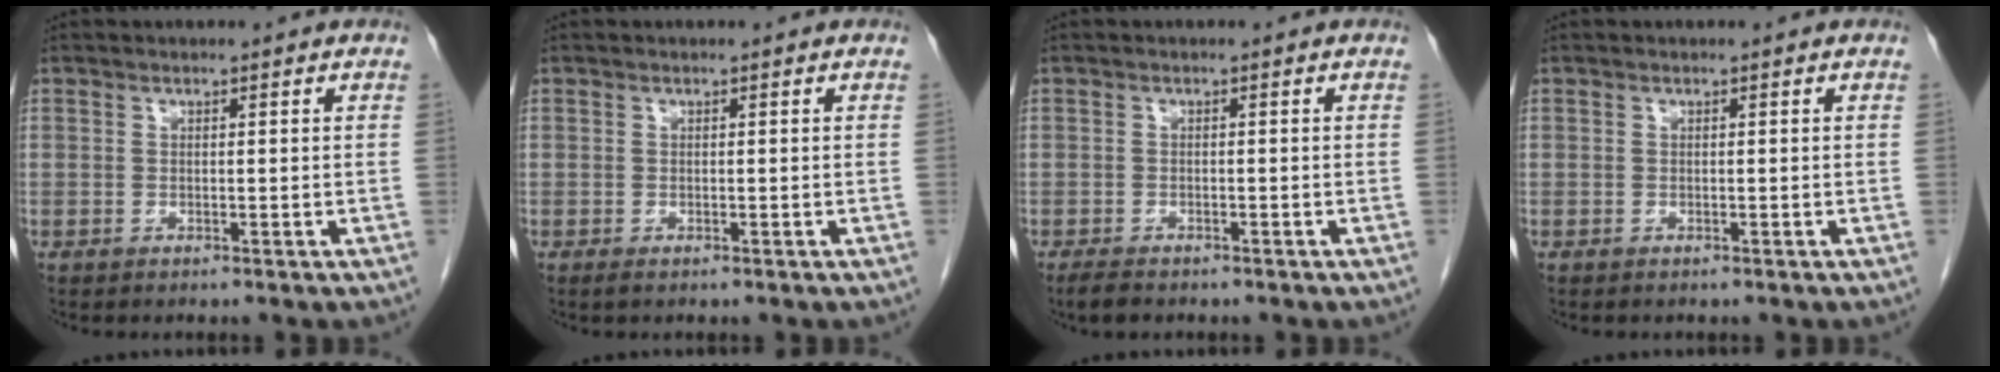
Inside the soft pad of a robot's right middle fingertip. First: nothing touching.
{"total": 0.7, "force": [-0.5, 0.2, 0.5], "torque": [-0.011, -0.001, -0.004]}
{"total": 2.6, "force": [-2.1, 0.9, 1.3], "torque": [-0.031, -0.006, -0.031]}
{"total": 0.0}